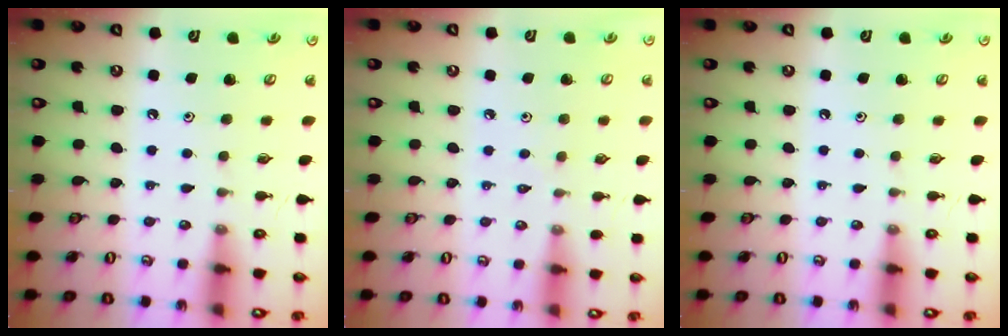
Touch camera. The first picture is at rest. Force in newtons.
{"total": 1.9, "press": 1.9, "slide": 0.5}
{"total": 0.0}